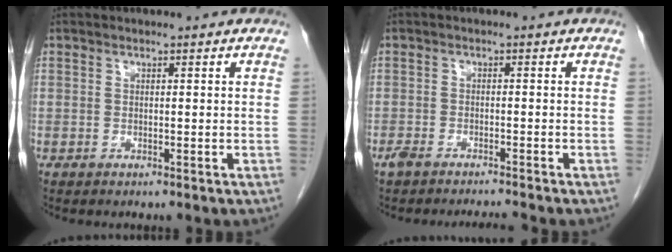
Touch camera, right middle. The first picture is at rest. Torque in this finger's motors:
{"motor_torque": [0.17, -0.11, 0.09, 0.02]}